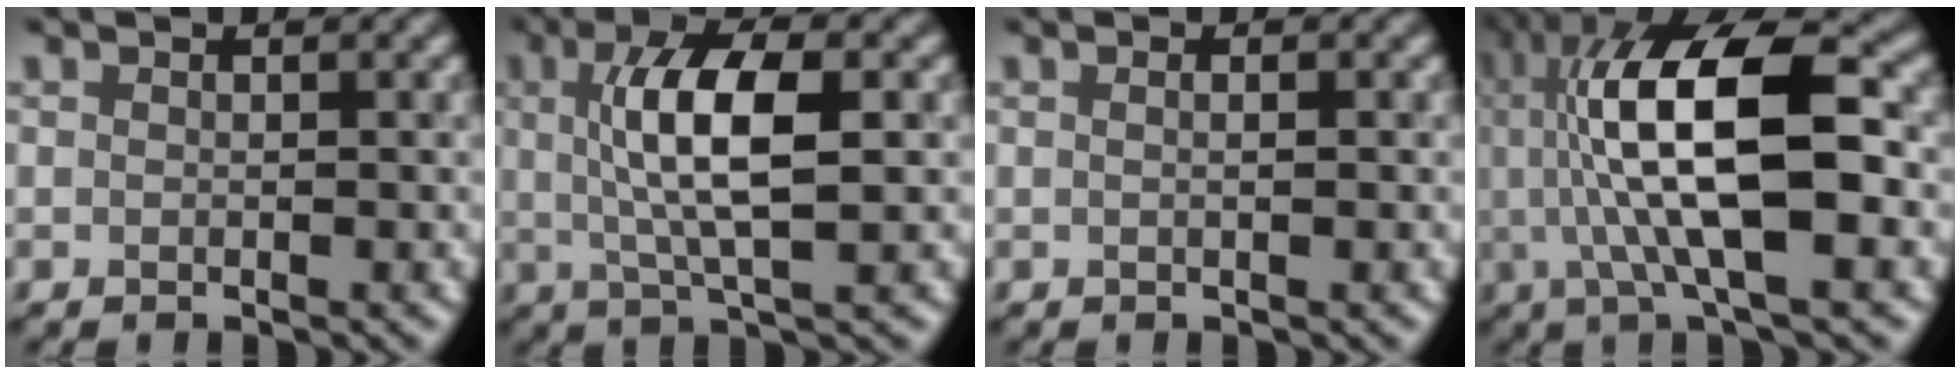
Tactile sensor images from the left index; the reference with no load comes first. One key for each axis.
{"total": 7.1, "fx": 0.9, "fy": 2.1, "fz": 6.7, "tx": -0.119, "ty": 0.009, "tz": 0.014}
{"total": 1.2, "fx": 0.3, "fy": 0.4, "fz": 1.0, "tx": -0.004, "ty": -0.007, "tz": -0.002}
{"total": 12.8, "fx": 0.8, "fy": 3.9, "fz": 12.1, "tx": -0.208, "ty": 0.014, "tz": 0.009}